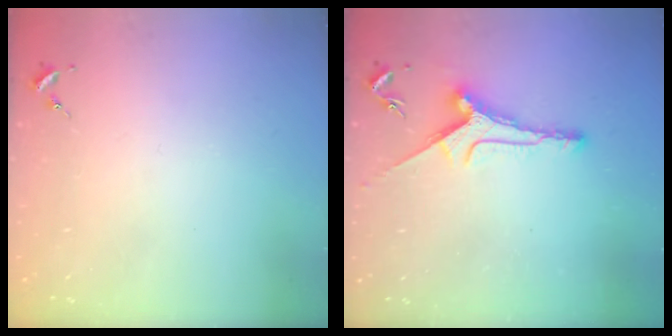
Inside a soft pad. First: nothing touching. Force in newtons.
{"total": 8.5, "press": 8.5, "slide": 0.5}